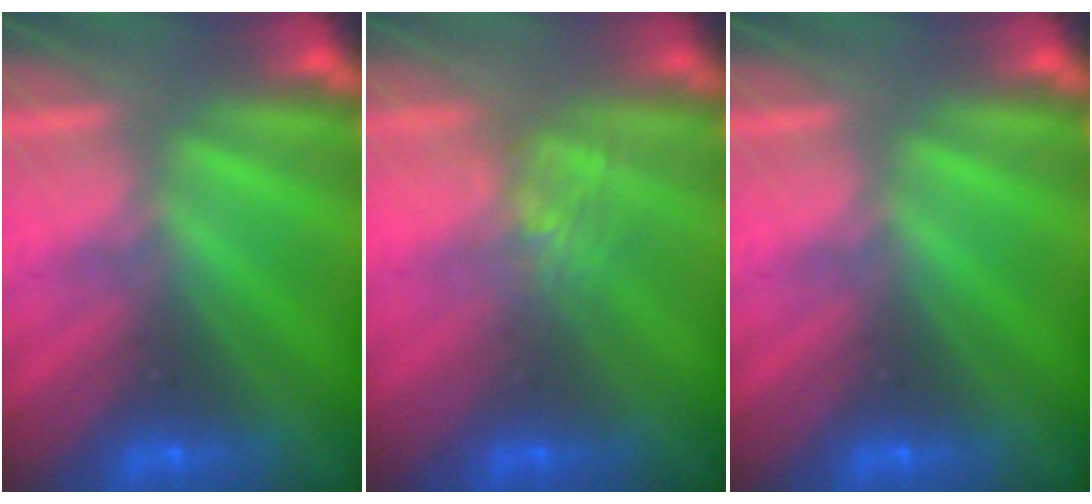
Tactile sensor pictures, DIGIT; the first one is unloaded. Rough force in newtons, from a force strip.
{"total": 2.1}
{"total": 0.0}